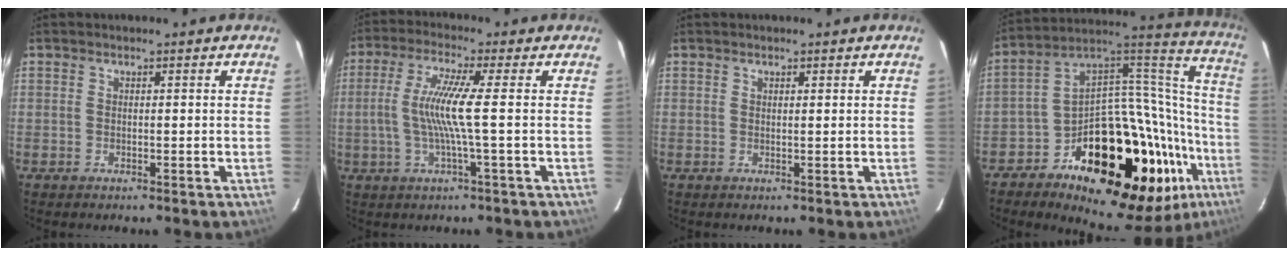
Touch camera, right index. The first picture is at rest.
{"total": 8.5, "force": [-0.6, -0.9, 8.4], "torque": [-0.172, -0.001, -0.010]}
{"total": 0.7, "force": [0.5, 0.1, 0.4], "torque": [-0.008, 0.001, 0.009]}
{"total": 32.9, "force": [-16.9, 17.1, 22.4], "torque": [-0.305, 0.053, -0.256]}